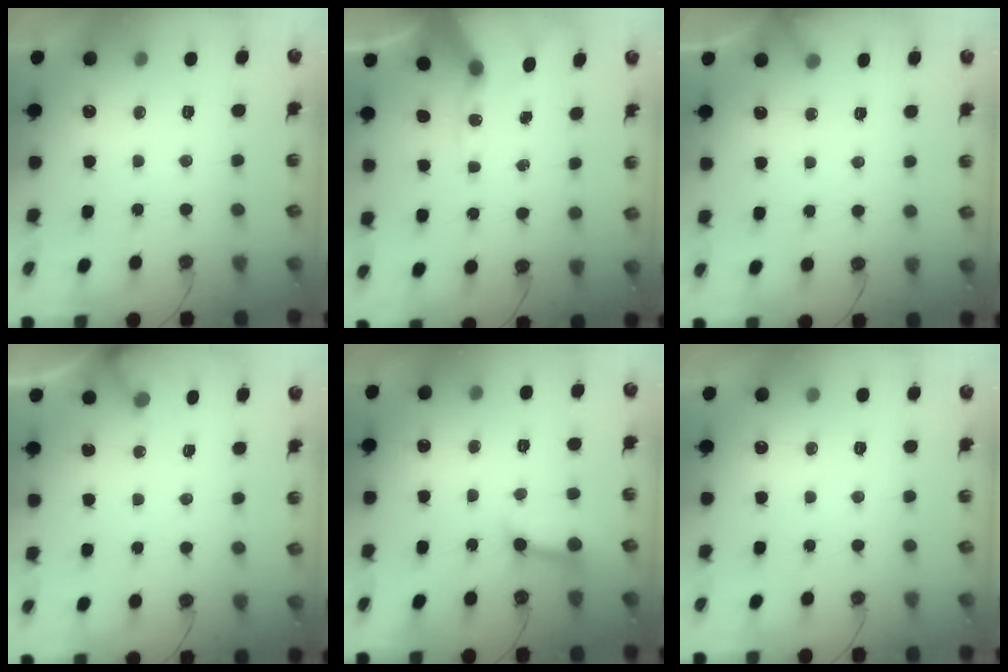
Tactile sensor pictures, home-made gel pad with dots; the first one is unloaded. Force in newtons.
{"total": 10.8, "press": 10.7, "slide": 1.7}
{"total": 2.8, "press": 2.8, "slide": 0.2}
{"total": 2.7, "press": 2.7, "slide": 0.2}
{"total": 6.7, "press": 6.6, "slide": 0.9}
{"total": 0.0}